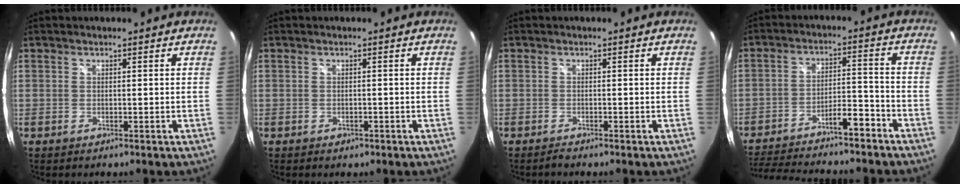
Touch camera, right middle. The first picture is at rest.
{"total": 1.2, "force": [-0.7, 0.8, 0.5], "torque": [-0.010, -0.002, -0.008]}
{"total": 0.9, "force": [-0.8, 0.0, 0.2], "torque": [-0.005, -0.005, -0.019]}
{"total": 15.6, "force": [-13.2, 3.1, 7.7], "torque": [-0.145, 0.022, -0.199]}